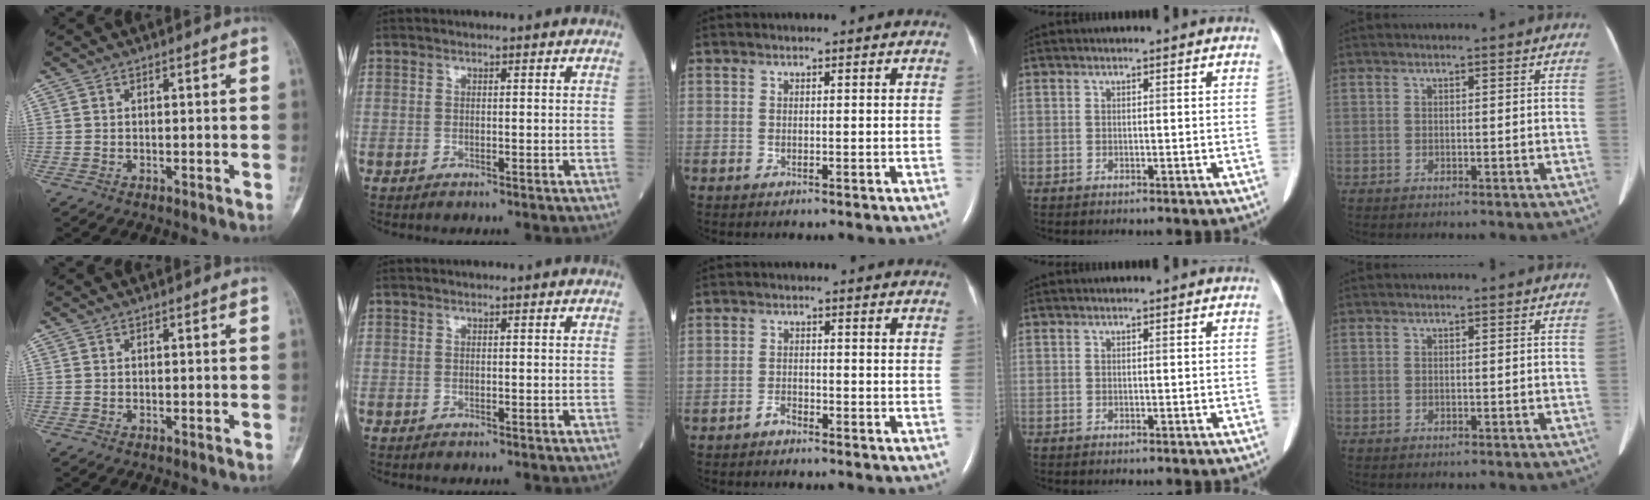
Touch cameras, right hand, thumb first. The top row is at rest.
{"middle": {"total": 1.6, "force": [-1.4, 0.6, 0.5], "torque": [-0.011, 0.001, -0.024]}}